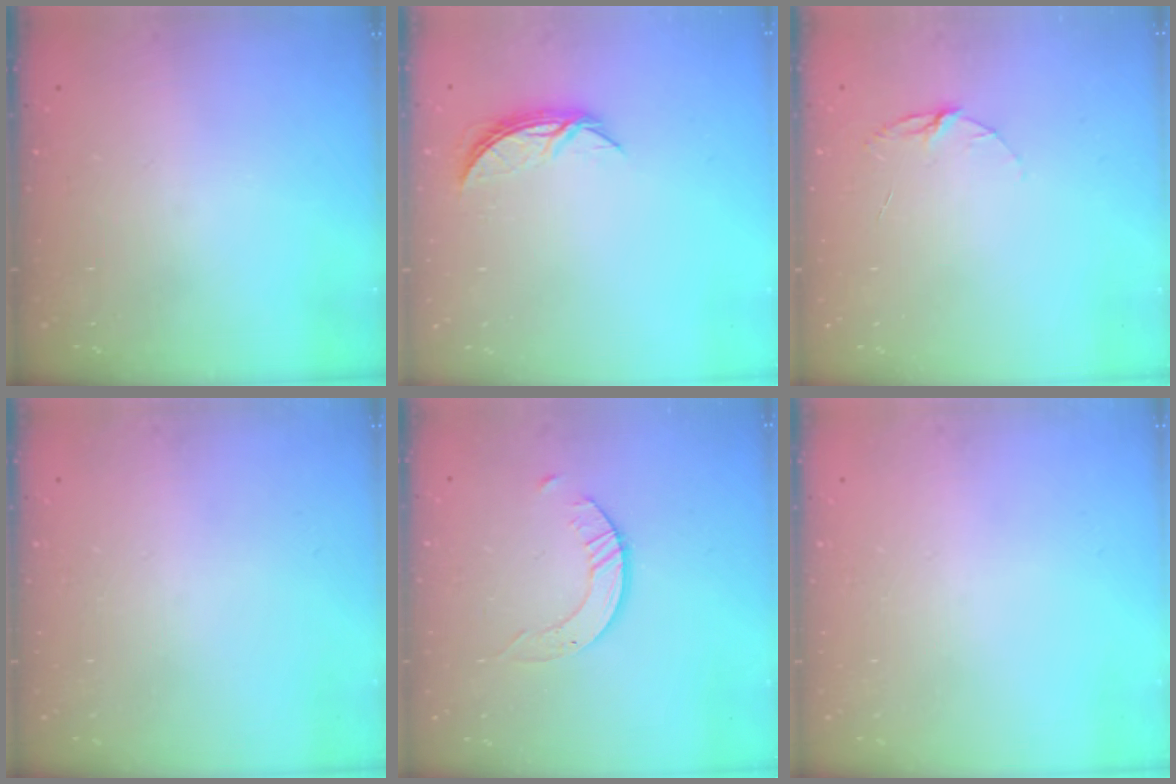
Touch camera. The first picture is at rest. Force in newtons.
{"total": 5.6, "press": 5.6, "slide": 0.5}
{"total": 4.1, "press": 4.1, "slide": 0.3}
{"total": 0.0}
{"total": 2.9, "press": 2.9, "slide": 0.3}
{"total": 0.0}